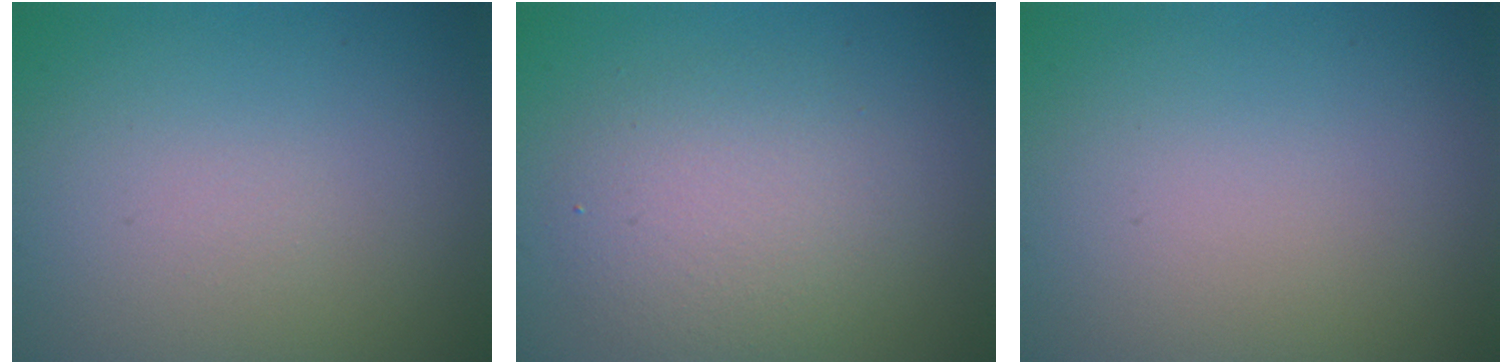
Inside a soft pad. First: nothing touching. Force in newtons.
{"total": 4.0, "press": 4.0, "slide": 0.3}
{"total": 0.0}